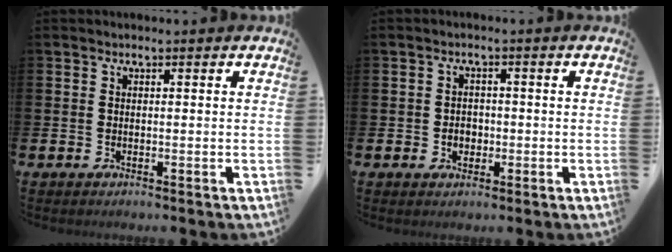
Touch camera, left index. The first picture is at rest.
{"total": 2.0, "force": [-0.5, 1.7, 1.0], "torque": [0.000, -0.002, -0.018]}